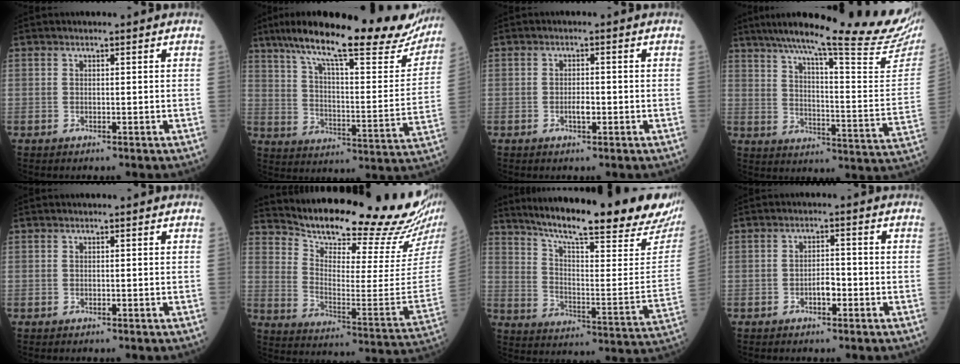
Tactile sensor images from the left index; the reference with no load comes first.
{"total": 29.3, "force": [23.7, 4.8, 16.5], "torque": [-0.260, -0.021, 0.319]}
{"total": 1.8, "force": [-0.8, 0.6, 1.5], "torque": [-0.025, -0.001, -0.015]}
{"total": 29.7, "force": [24.9, 0.8, 16.1], "torque": [-0.231, -0.072, 0.318]}
{"total": 0.0}
{"total": 24.8, "force": [23.0, 0.7, 9.3], "torque": [-0.160, -0.114, 0.308]}
{"total": 28.3, "force": [23.3, 2.1, 15.9], "torque": [-0.252, -0.068, 0.308]}
{"total": 2.4, "force": [-1.3, 0.9, 1.8], "torque": [-0.025, 0.002, -0.026]}